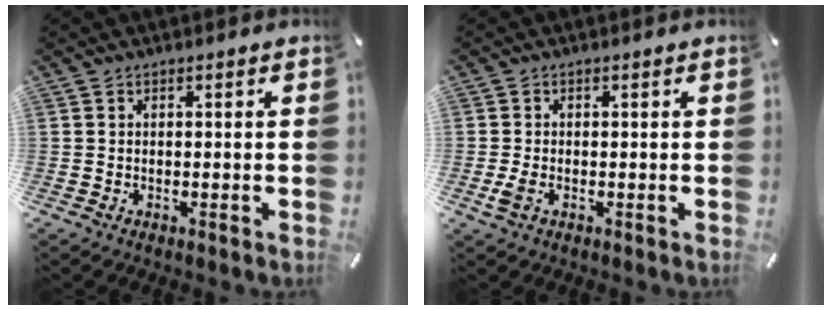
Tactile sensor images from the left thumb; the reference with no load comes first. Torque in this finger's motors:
{"motor_torque": [-0.02, -0.09, -0.16, 0.12, 0.10]}